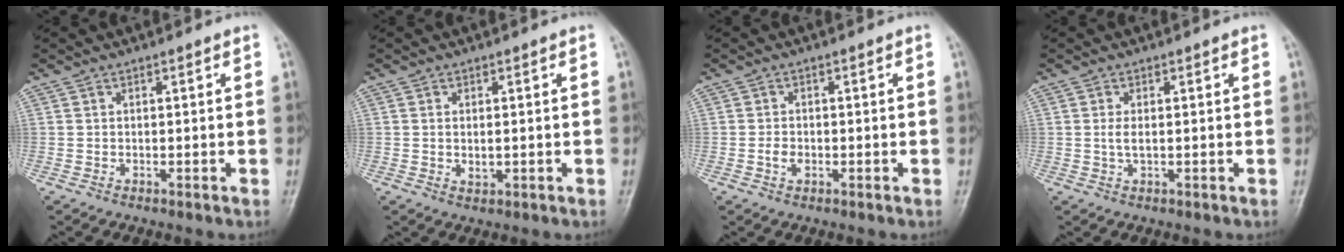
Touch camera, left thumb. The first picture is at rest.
{"total": 2.2, "force": [-0.2, 1.2, 1.9], "torque": [-0.035, -0.002, -0.001]}
{"total": 2.2, "force": [-0.7, 1.5, 1.4], "torque": [-0.025, 0.007, -0.014]}
{"total": 2.2, "force": [0.0, 0.8, 2.1], "torque": [-0.051, 0.003, 0.004]}